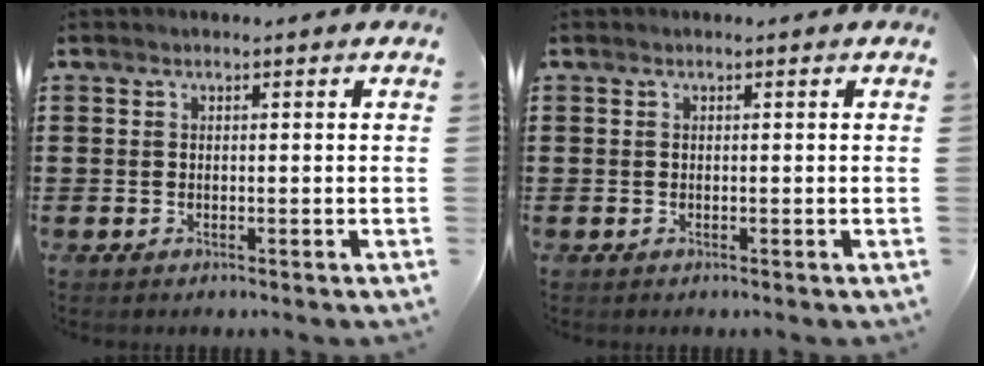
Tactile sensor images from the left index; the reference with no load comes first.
{"total": 0.0}